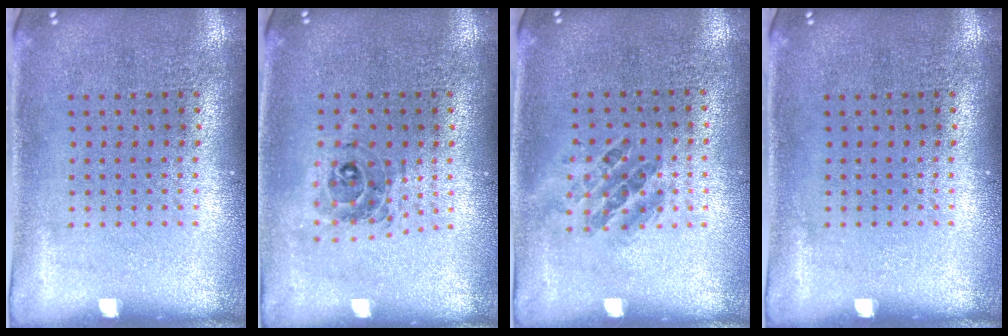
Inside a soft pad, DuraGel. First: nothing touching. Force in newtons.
{"total": 0.7, "press": 0.7, "slide": 0.0}
{"total": 0.9, "press": 0.8, "slide": 0.5}
{"total": 0.0}